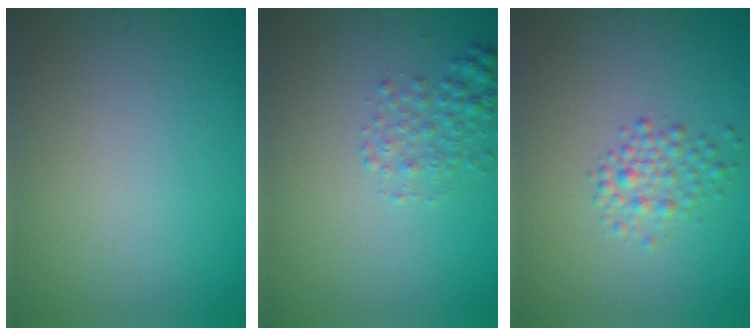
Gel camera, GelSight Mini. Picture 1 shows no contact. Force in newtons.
{"total": 2.0, "press": 2.0, "slide": 0.1}
{"total": 2.2, "press": 2.2, "slide": 0.1}